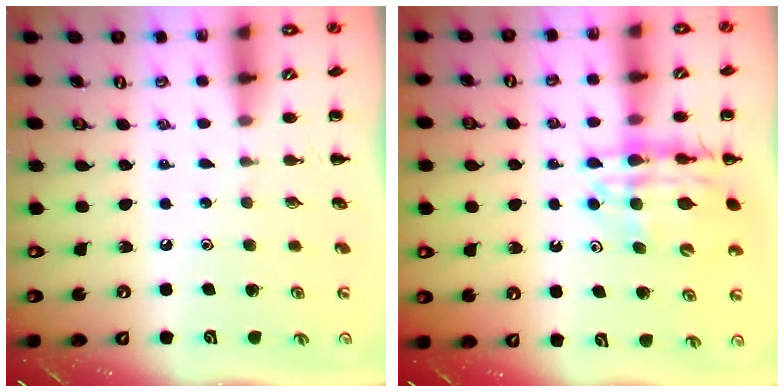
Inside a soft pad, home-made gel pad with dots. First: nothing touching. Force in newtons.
{"total": 13.1, "press": 12.6, "slide": 3.7}